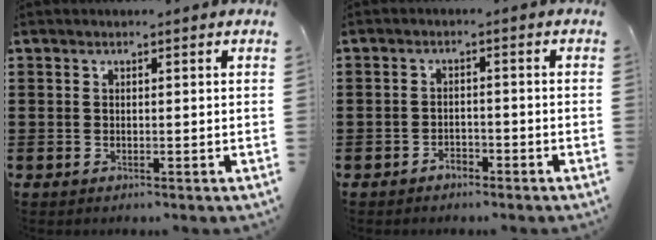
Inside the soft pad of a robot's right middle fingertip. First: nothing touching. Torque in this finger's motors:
{"motor_torque": [2.14, 0.00, 0.15, 0.04]}